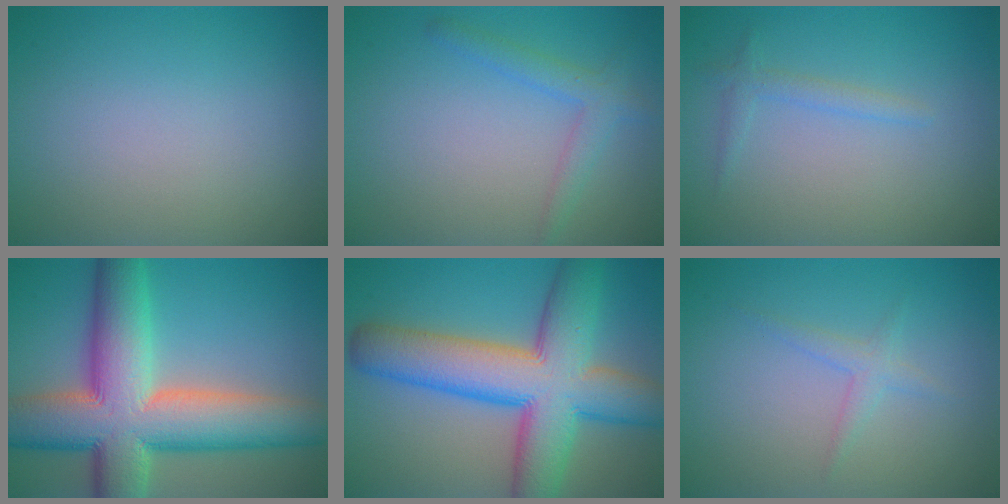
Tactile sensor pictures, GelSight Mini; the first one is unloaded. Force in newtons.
{"total": 2.4, "press": 2.4, "slide": 0.1}
{"total": 1.3, "press": 1.3, "slide": 0.1}
{"total": 13.8, "press": 13.8, "slide": 0.5}
{"total": 12.2, "press": 12.2, "slide": 0.4}
{"total": 1.4, "press": 1.4, "slide": 0.0}